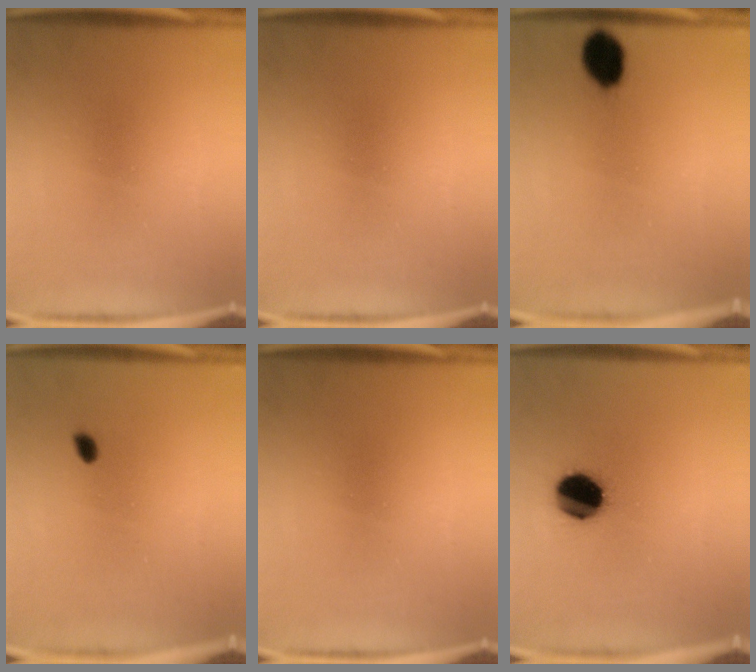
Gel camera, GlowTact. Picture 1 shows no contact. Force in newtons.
{"total": 0.0}
{"total": 7.0}
{"total": 1.3}
{"total": 0.0}
{"total": 11.5}